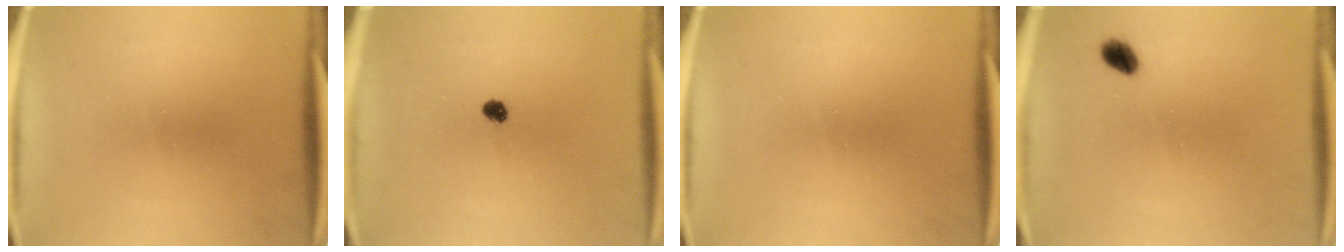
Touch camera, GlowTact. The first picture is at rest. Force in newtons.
{"total": 1.9}
{"total": 0.0}
{"total": 2.8}